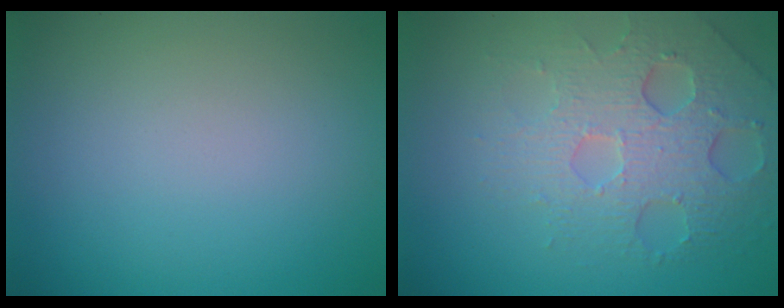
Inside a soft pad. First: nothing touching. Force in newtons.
{"total": 5.4, "press": 4.2, "slide": 3.4}